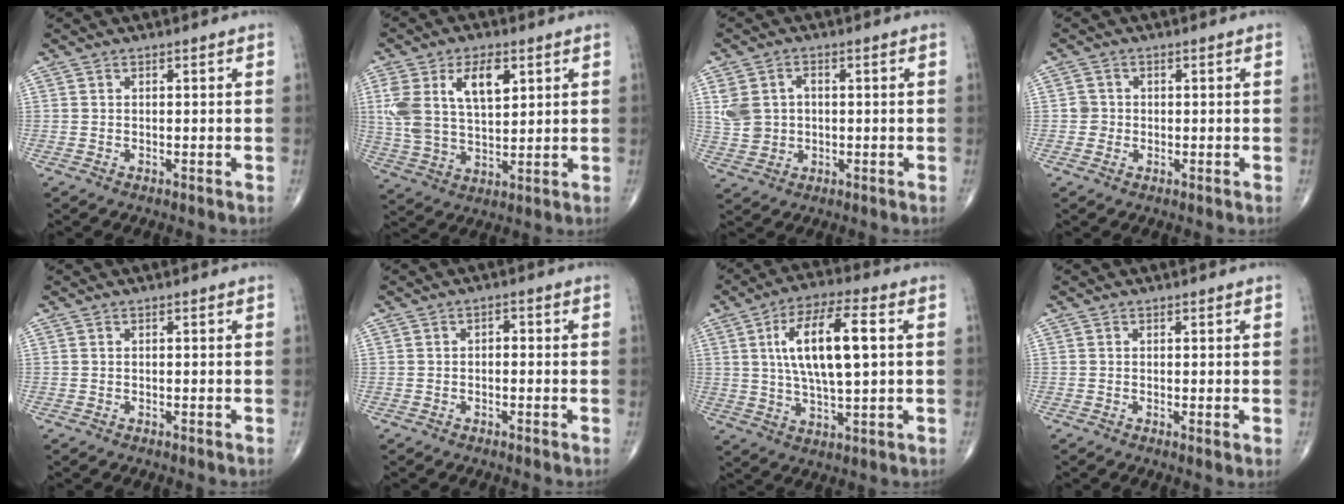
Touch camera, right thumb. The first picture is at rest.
{"total": 13.3, "force": [4.8, 6.9, 10.3], "torque": [-0.194, -0.008, 0.096]}
{"total": 6.7, "force": [0.9, 5.4, 3.8], "torque": [-0.062, 0.006, 0.024]}
{"total": 1.8, "force": [-0.2, 1.7, 0.1], "torque": [0.011, 0.007, -0.008]}
{"total": 0.0}
{"total": 1.3, "force": [-0.2, 0.9, 1.0], "torque": [-0.003, 0.007, -0.009]}
{"total": 14.5, "force": [2.8, 4.8, 13.4], "torque": [-0.237, 0.006, 0.047]}
{"total": 1.0, "force": [0.0, 0.1, 1.0], "torque": [-0.020, -0.004, -0.002]}